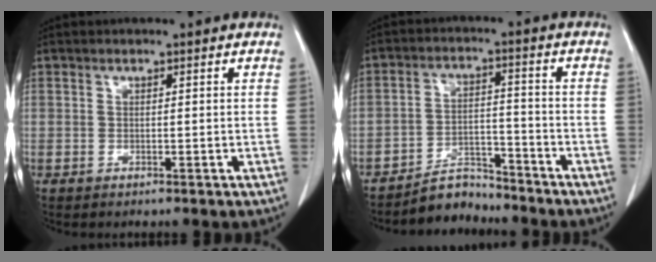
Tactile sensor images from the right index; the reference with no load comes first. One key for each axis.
{"total": 5.4, "fx": -5.2, "fy": 1.7, "fz": -0.1, "tx": 0.003, "ty": 0.015, "tz": -0.086}